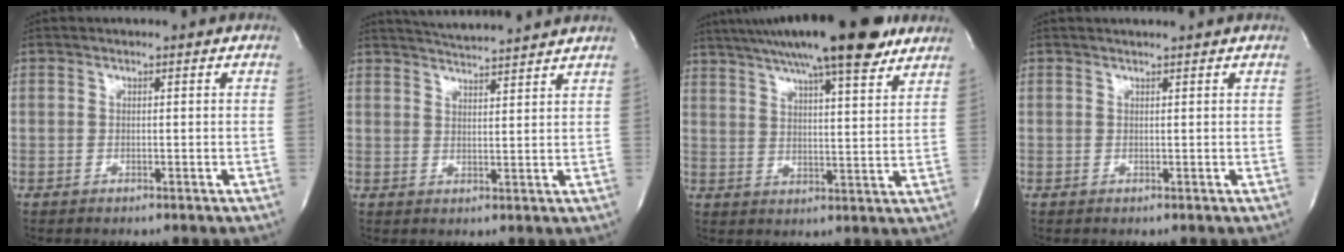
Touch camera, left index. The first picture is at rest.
{"total": 8.3, "force": [7.9, -0.7, 2.4], "torque": [-0.052, 0.008, 0.112]}
{"total": 21.0, "force": [16.0, 2.8, 13.2], "torque": [-0.223, 0.029, 0.227]}
{"total": 1.5, "force": [1.4, -0.3, 0.4], "torque": [-0.007, 0.005, 0.020]}